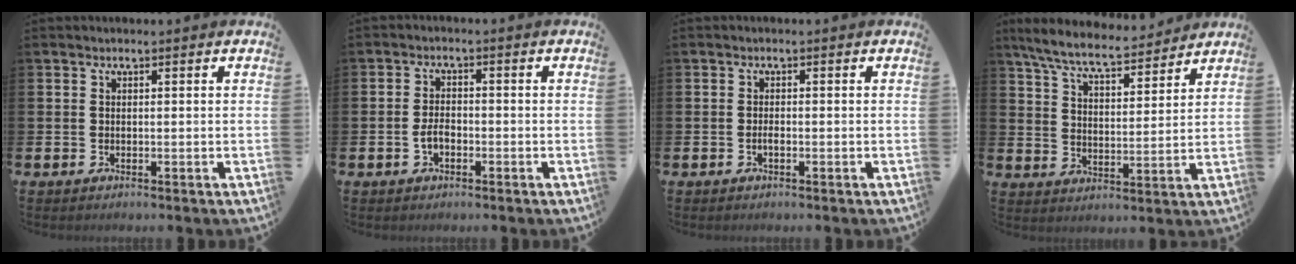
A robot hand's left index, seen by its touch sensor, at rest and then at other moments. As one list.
[{"total": 2.3, "force": [-0.8, 1.3, 1.7], "torque": [-0.032, 0.004, -0.017]}, {"total": 0.9, "force": [-0.4, 0.3, 0.8], "torque": [-0.022, 0.003, -0.006]}, {"total": 7.8, "force": [7.2, 1.1, 2.8], "torque": [-0.088, -0.037, 0.127]}]